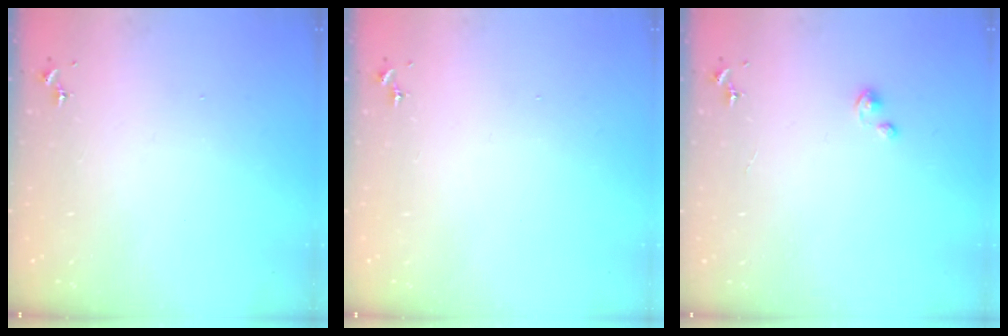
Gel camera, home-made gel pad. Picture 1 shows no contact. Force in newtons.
{"total": 0.0}
{"total": 1.8, "press": 1.8, "slide": 0.2}